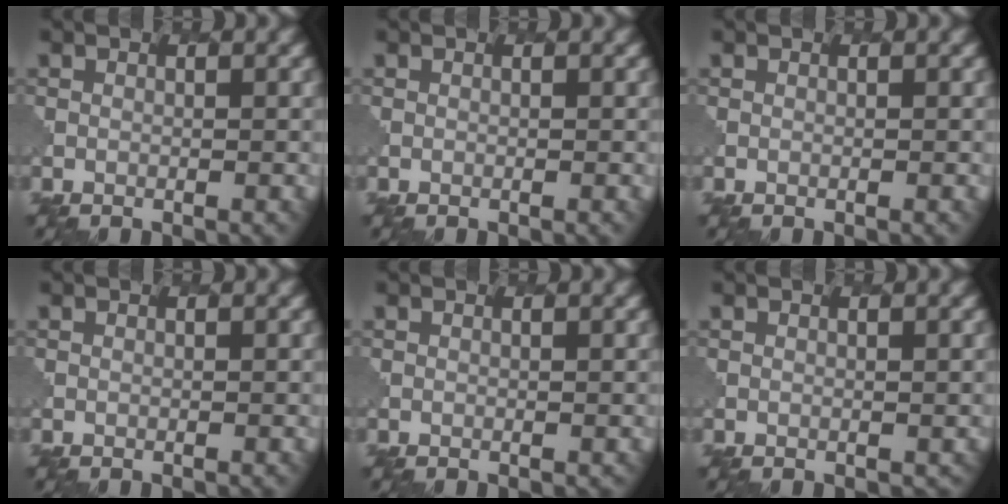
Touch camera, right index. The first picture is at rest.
{"total": 0.0}
{"total": 0.0}
{"total": 0.0}
{"total": 0.0}
{"total": 1.0, "force": [0.4, -0.3, -0.9], "torque": [0.005, -0.002, 0.002]}